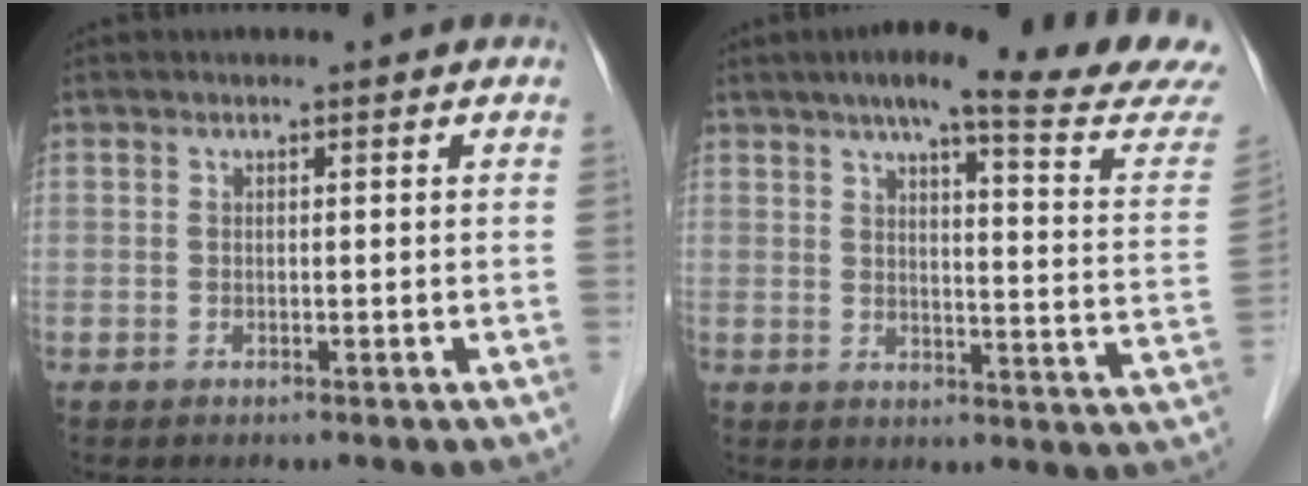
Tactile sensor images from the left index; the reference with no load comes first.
{"total": 19.6, "force": [17.3, -0.2, 9.2], "torque": [-0.123, -0.049, 0.202]}